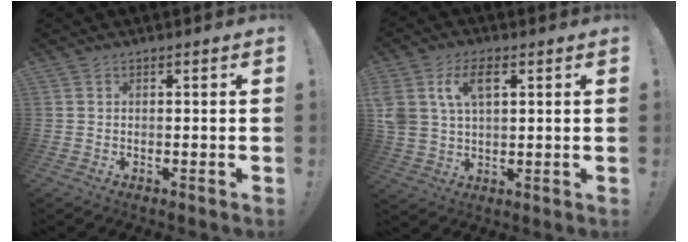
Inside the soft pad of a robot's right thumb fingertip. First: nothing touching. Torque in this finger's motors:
{"motor_torque": [1.80, 1.91, 0.42, -0.19, 0.10]}